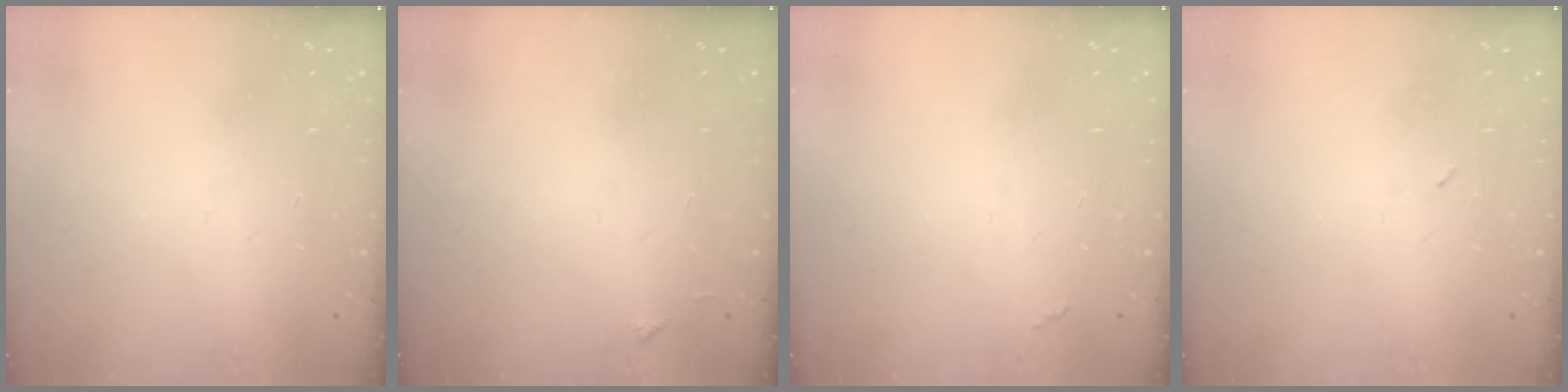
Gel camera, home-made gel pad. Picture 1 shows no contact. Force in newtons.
{"total": 3.6, "press": 3.6, "slide": 0.5}
{"total": 2.8, "press": 2.8, "slide": 0.4}
{"total": 2.2, "press": 2.1, "slide": 0.9}